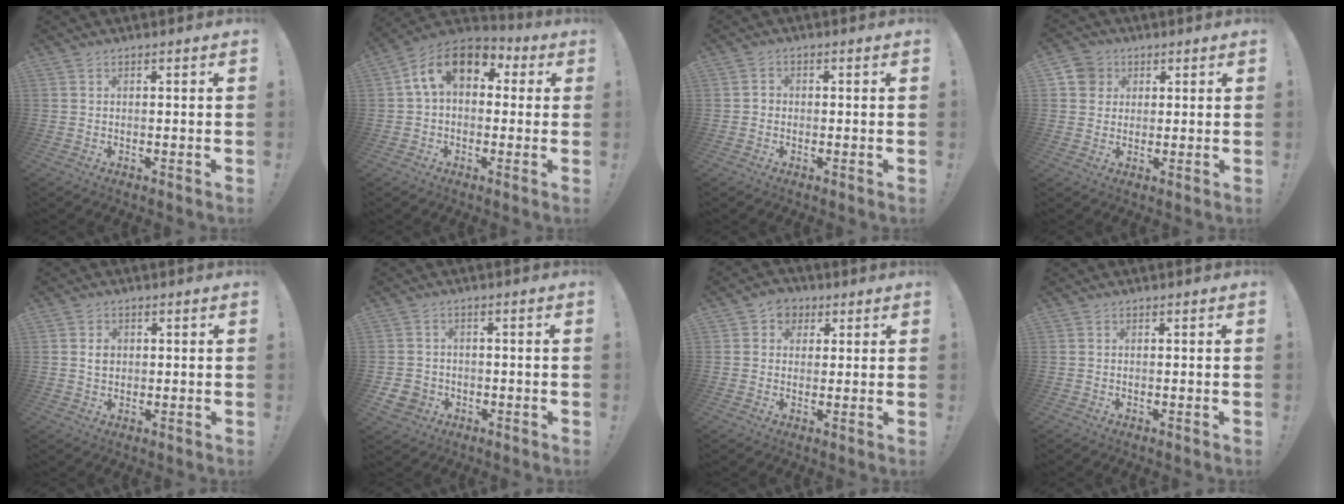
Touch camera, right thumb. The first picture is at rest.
{"total": 14.1, "force": [4.2, 9.1, 10.0], "torque": [-0.162, 0.010, 0.080]}
{"total": 1.8, "force": [-0.7, 1.4, 0.7], "torque": [-0.018, 0.010, -0.012]}
{"total": 5.8, "force": [2.0, 5.3, 1.3], "torque": [-0.024, -0.001, 0.042]}
{"total": 3.1, "force": [0.6, 2.6, 1.5], "torque": [-0.015, -0.001, 0.008]}
{"total": 4.9, "force": [-1.8, 4.2, 1.7], "torque": [-0.044, 0.009, -0.034]}
{"total": 5.4, "force": [1.6, 5.0, 1.5], "torque": [-0.022, -0.002, 0.030]}
{"total": 0.0}